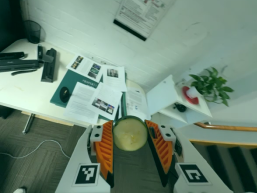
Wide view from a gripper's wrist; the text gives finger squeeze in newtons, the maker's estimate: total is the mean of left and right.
{"total": 9.5, "left": 9.8, "right": 9.3}